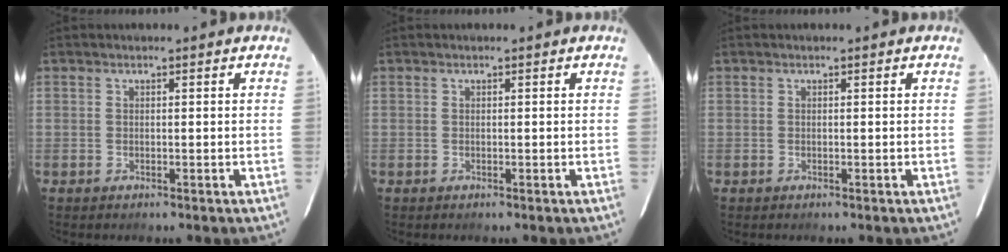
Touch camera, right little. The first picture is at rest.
{"total": 0.0}
{"total": 0.0}